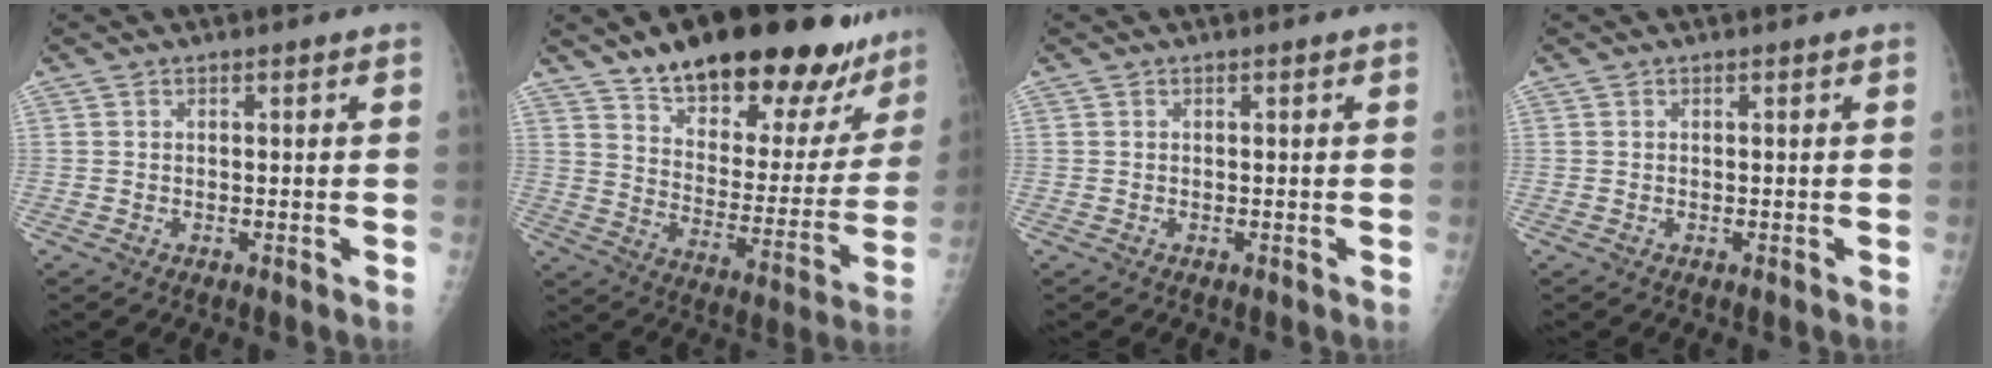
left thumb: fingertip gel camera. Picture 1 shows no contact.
{"total": 27.2, "force": [21.3, 10.3, 13.5], "torque": [-0.150, -0.090, 0.299]}
{"total": 0.0}
{"total": 0.0}